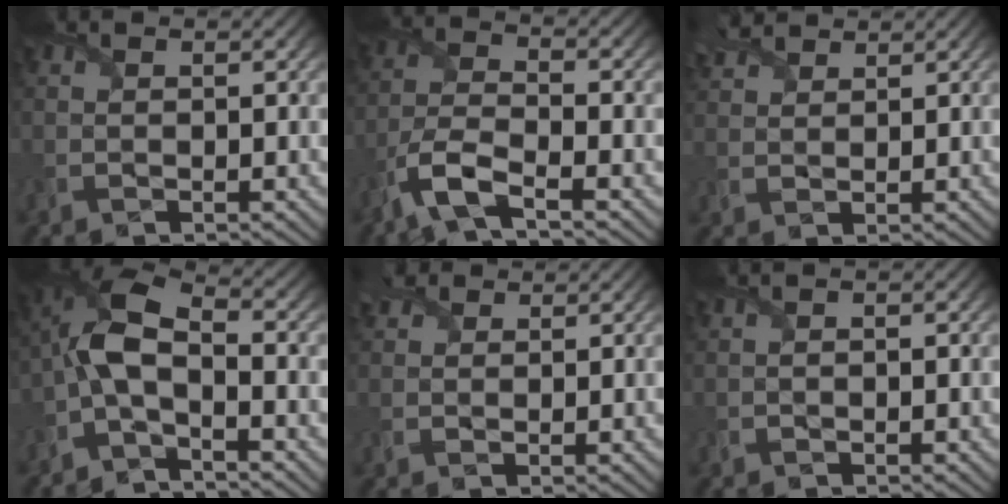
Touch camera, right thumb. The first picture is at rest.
{"total": 7.1, "force": [-4.5, 1.9, 5.1], "torque": [-0.117, -0.005, -0.107]}
{"total": 3.8, "force": [3.1, 1.4, 1.5], "torque": [-0.042, 0.016, 0.065]}
{"total": 7.0, "force": [-2.2, 3.3, 5.8], "torque": [-0.125, 0.014, -0.062]}
{"total": 2.3, "force": [1.8, 1.3, 0.7], "torque": [-0.021, 0.010, 0.036]}
{"total": 0.8, "force": [0.4, 0.2, 0.6], "torque": [-0.018, 0.005, 0.004]}